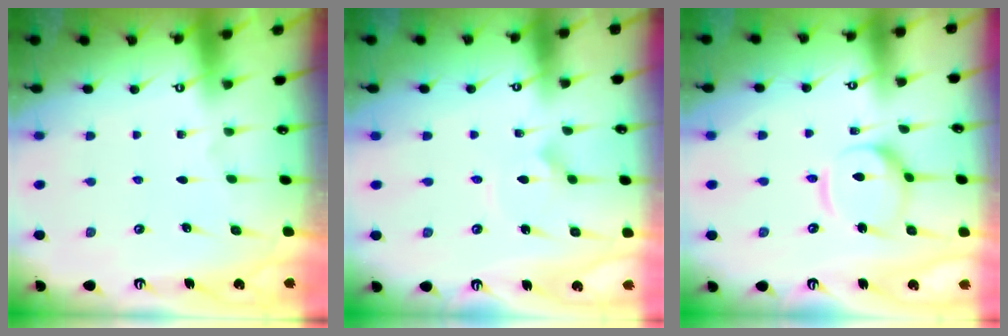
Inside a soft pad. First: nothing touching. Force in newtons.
{"total": 2.2, "press": 2.2, "slide": 0.1}
{"total": 10.2, "press": 10.2, "slide": 1.0}